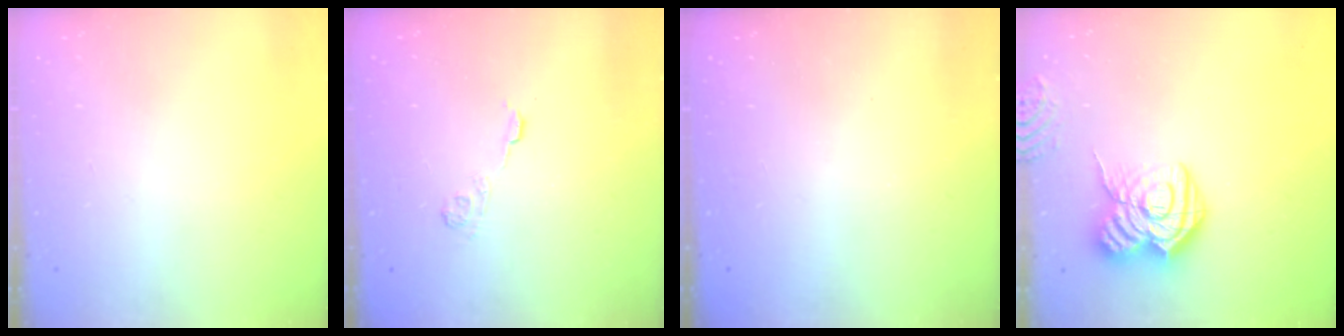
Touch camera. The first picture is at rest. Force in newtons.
{"total": 3.0, "press": 2.7, "slide": 1.3}
{"total": 2.3, "press": 2.2, "slide": 0.7}
{"total": 16.7, "press": 16.7, "slide": 1.4}